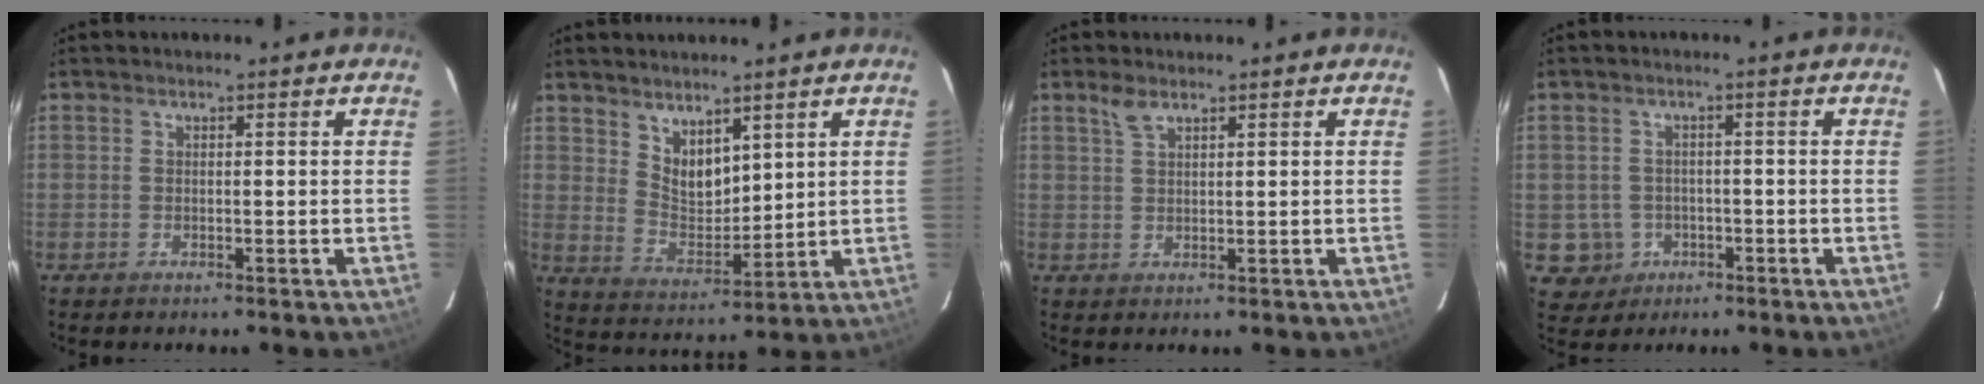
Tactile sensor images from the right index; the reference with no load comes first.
{"total": 7.3, "force": [5.0, 3.8, 3.7], "torque": [-0.056, -0.003, 0.103]}
{"total": 2.3, "force": [1.7, 0.8, 1.3], "torque": [-0.028, 0.005, 0.035]}
{"total": 5.6, "force": [-1.5, 5.3, 0.5], "torque": [-0.020, 0.019, -0.012]}